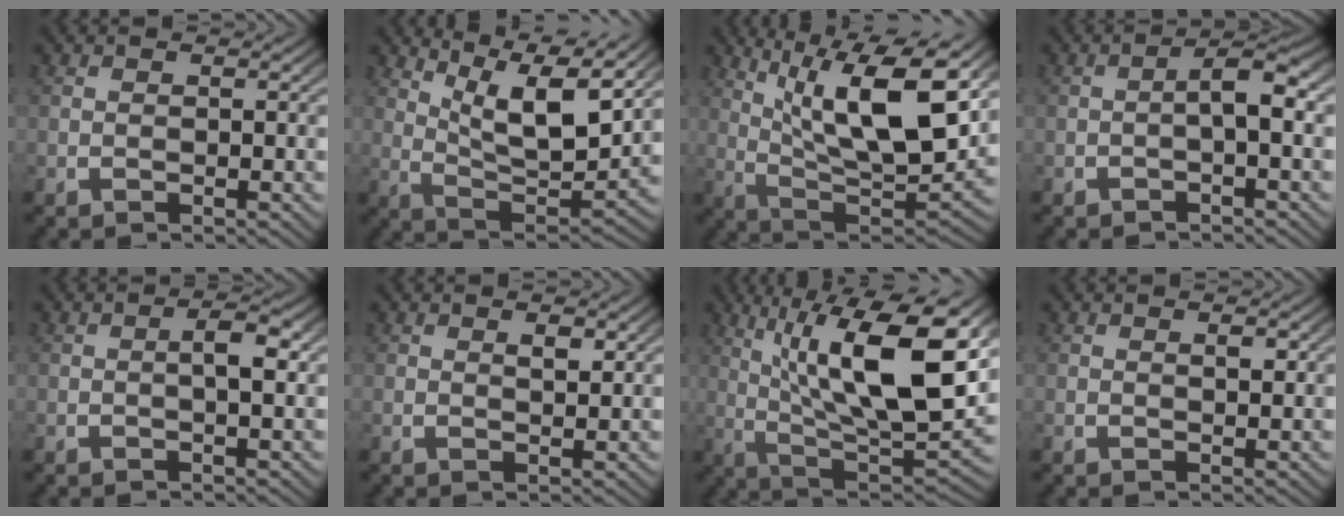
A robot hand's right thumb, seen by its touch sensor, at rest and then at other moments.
{"total": 11.1, "force": [4.5, 5.7, 8.4], "torque": [-0.133, -0.011, 0.070]}
{"total": 13.1, "force": [2.5, 6.9, 10.9], "torque": [-0.198, -0.043, 0.056]}
{"total": 3.0, "force": [-0.3, 1.2, 2.8], "torque": [-0.054, 0.001, -0.004]}
{"total": 2.3, "force": [0.3, 0.8, 2.2], "torque": [-0.037, 0.006, 0.001]}
{"total": 1.1, "force": [0.7, 0.3, 0.8], "torque": [-0.006, -0.003, 0.015]}
{"total": 14.2, "force": [1.7, 6.8, 12.4], "torque": [-0.216, -0.043, 0.054]}
{"total": 0.8, "force": [0.4, 0.2, 0.6], "torque": [-0.007, -0.001, 0.008]}